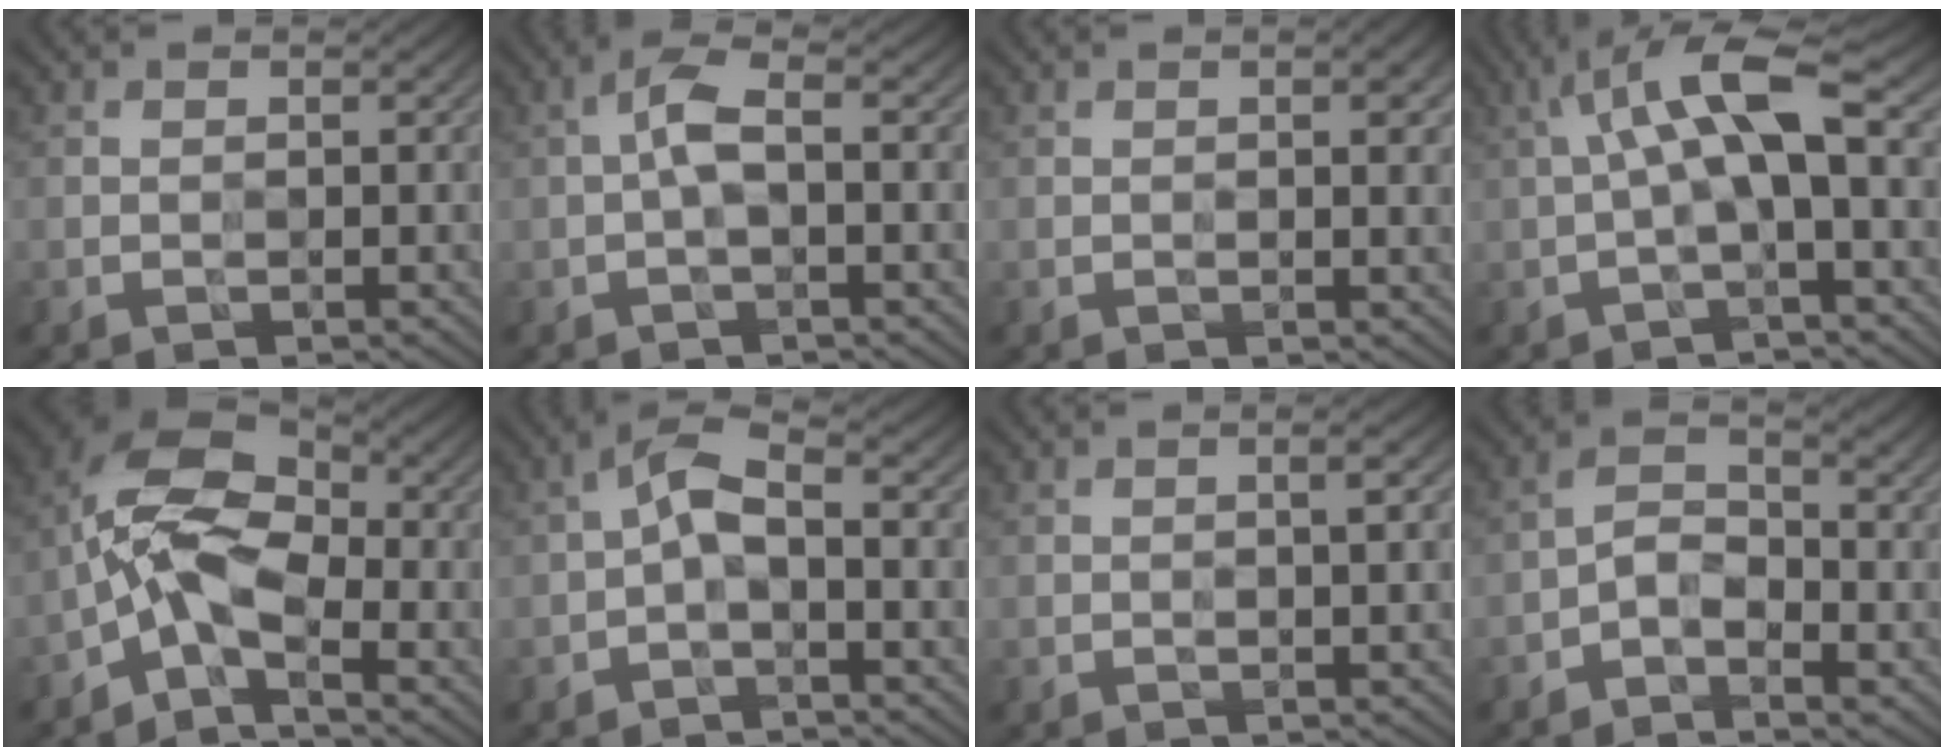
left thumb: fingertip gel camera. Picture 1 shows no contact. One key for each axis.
{"total": 3.2, "fx": 0.0, "fy": 0.9, "fz": 3.1, "tx": -0.068, "ty": 0.013, "tz": -0.008}
{"total": 2.2, "fx": 0.6, "fy": 0.4, "fz": 2.1, "tx": -0.030, "ty": 0.000, "tz": 0.009}
{"total": 8.5, "fx": 1.2, "fy": 2.3, "fz": 8.1, "tx": -0.156, "ty": 0.025, "tz": 0.013}
{"total": 8.4, "fx": -2.9, "fy": 4.2, "fz": 6.7, "tx": -0.137, "ty": 0.011, "tz": -0.079}
{"total": 4.0, "fx": -0.6, "fy": 1.6, "fz": 3.6, "tx": -0.075, "ty": 0.014, "tz": -0.024}
{"total": 2.1, "fx": 0.5, "fy": 0.2, "fz": 2.1, "tx": -0.032, "ty": 0.004, "tz": 0.005}
{"total": 3.5, "fx": -1.8, "fy": 1.8, "fz": 2.3, "tx": -0.040, "ty": 0.008, "tz": -0.045}